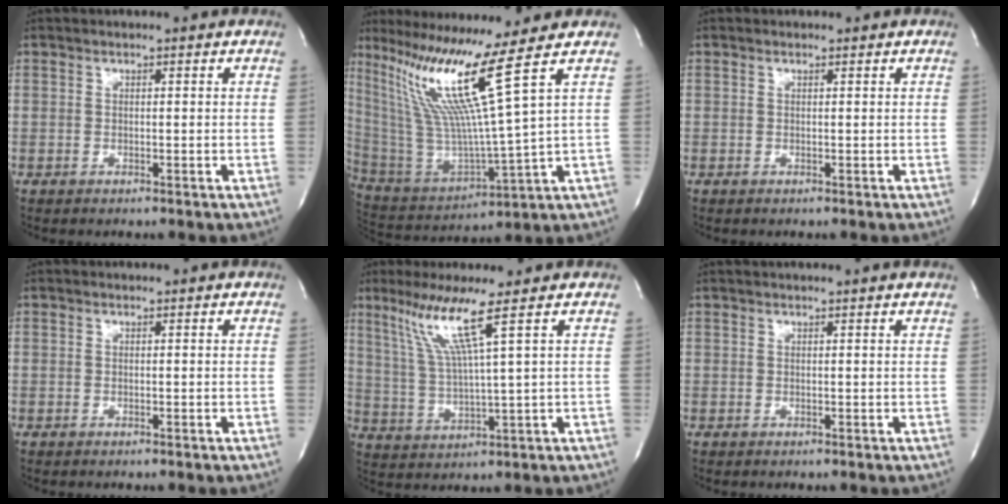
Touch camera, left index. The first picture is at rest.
{"total": 16.1, "force": [9.5, -3.8, 12.5], "torque": [-0.238, -0.029, 0.179]}
{"total": 0.0}
{"total": 0.0}
{"total": 8.0, "force": [4.4, -2.0, 6.4], "torque": [-0.130, -0.006, 0.094]}
{"total": 2.5, "force": [2.2, -0.8, 1.0], "torque": [-0.019, 0.008, 0.031]}